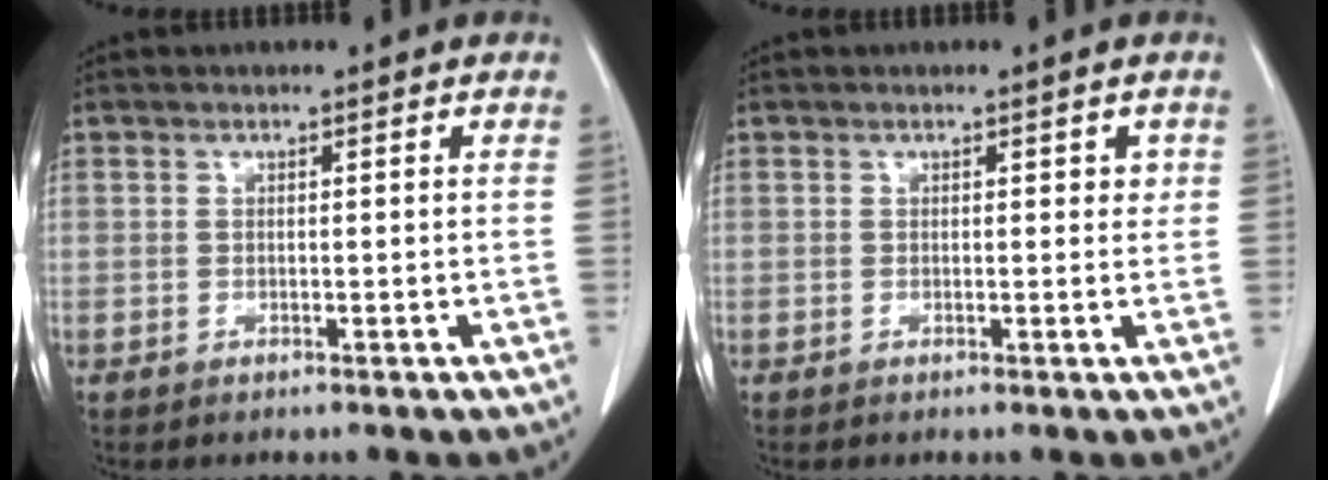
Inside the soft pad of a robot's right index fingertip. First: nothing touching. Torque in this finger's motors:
{"motor_torque": [0.08, 0.00, 0.04, -0.01]}